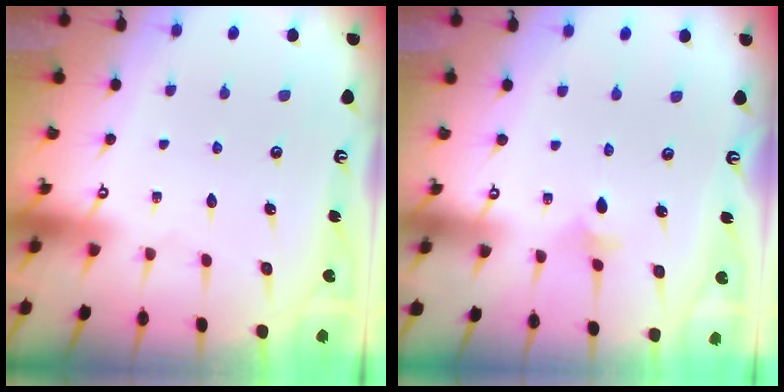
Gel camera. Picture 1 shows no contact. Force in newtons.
{"total": 3.4, "press": 3.3, "slide": 0.8}